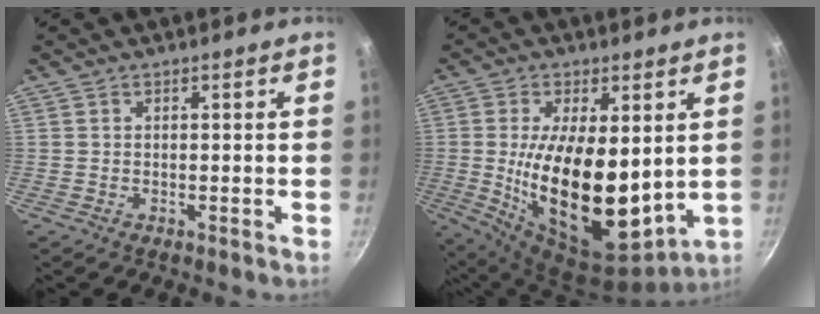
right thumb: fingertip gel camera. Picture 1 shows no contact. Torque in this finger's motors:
{"motor_torque": [-0.58, 2.25, 2.62, -0.13, 0.66]}